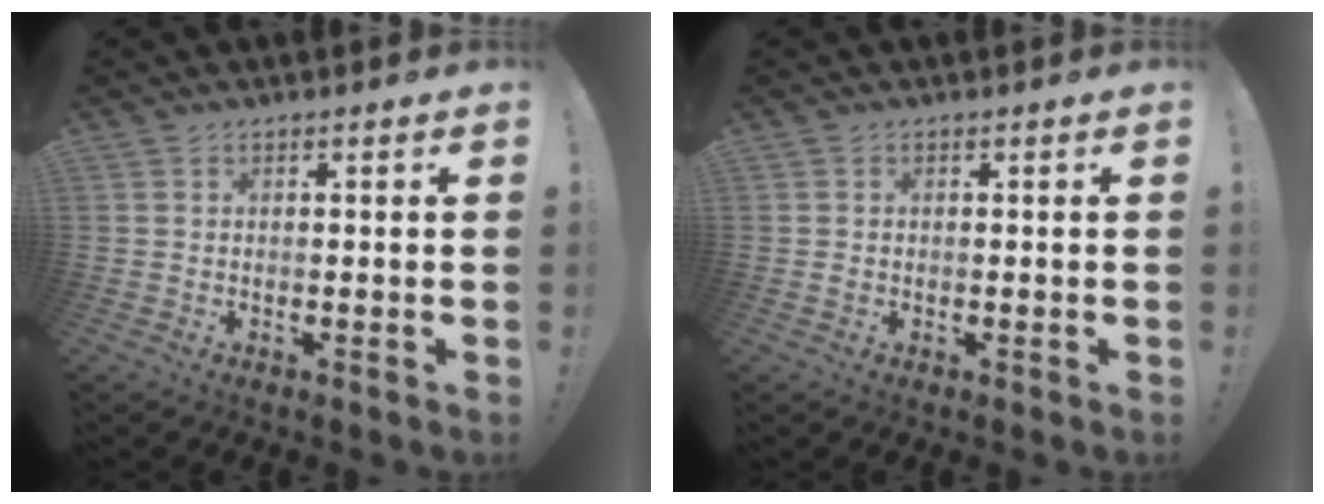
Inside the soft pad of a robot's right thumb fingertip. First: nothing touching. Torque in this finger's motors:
{"motor_torque": [-0.06, -0.19, -0.14, 0.26, -0.03]}